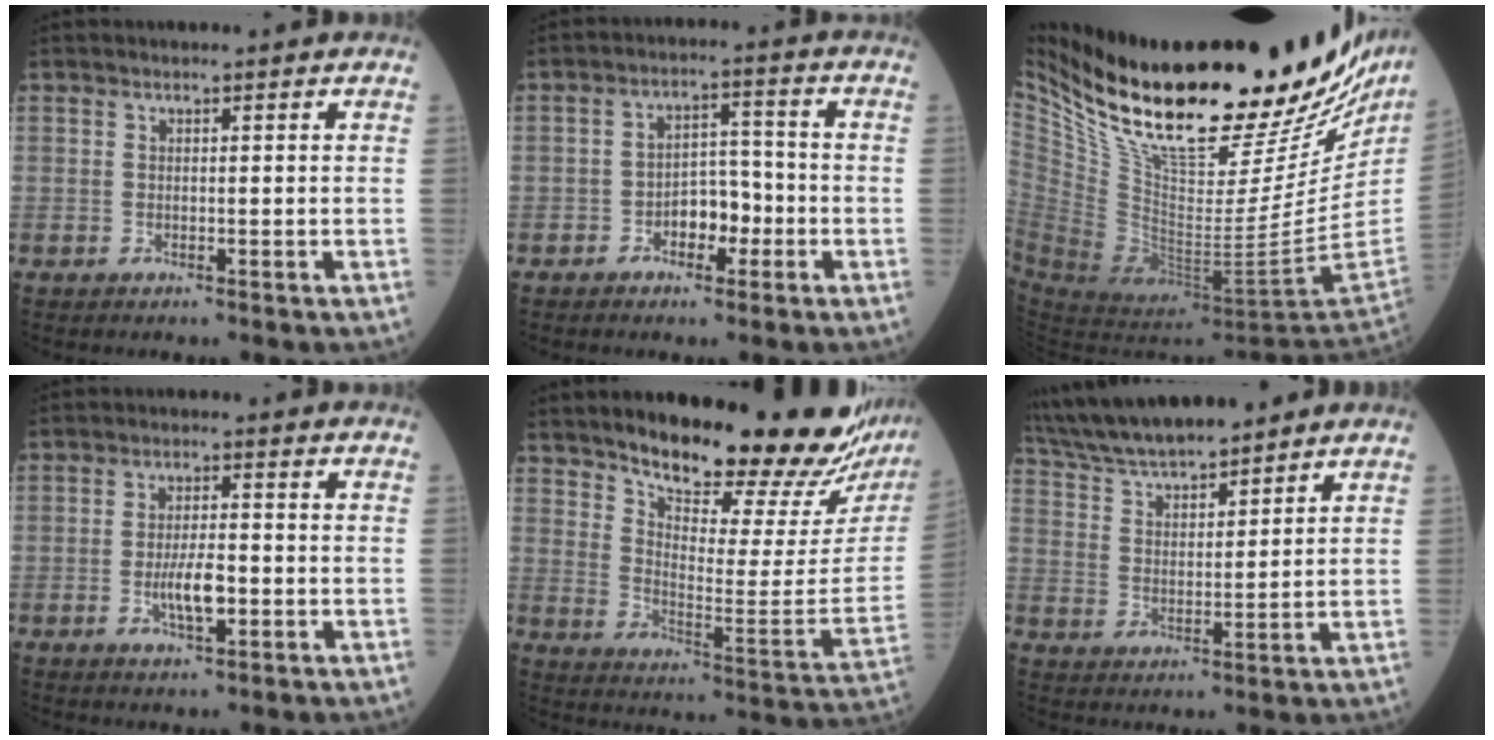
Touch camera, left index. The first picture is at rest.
{"total": 5.2, "force": [-2.4, 2.8, 3.6], "torque": [-0.054, 0.013, -0.044]}
{"total": 36.4, "force": [26.7, 10.5, 22.4], "torque": [-0.361, -0.022, 0.404]}
{"total": 5.1, "force": [-1.6, 1.4, 4.7], "torque": [-0.090, -0.005, -0.029]}
{"total": 23.1, "force": [20.6, 2.4, 10.1], "torque": [-0.147, -0.094, 0.269]}
{"total": 14.0, "force": [12.5, 2.0, 5.9], "torque": [-0.112, 0.023, 0.230]}